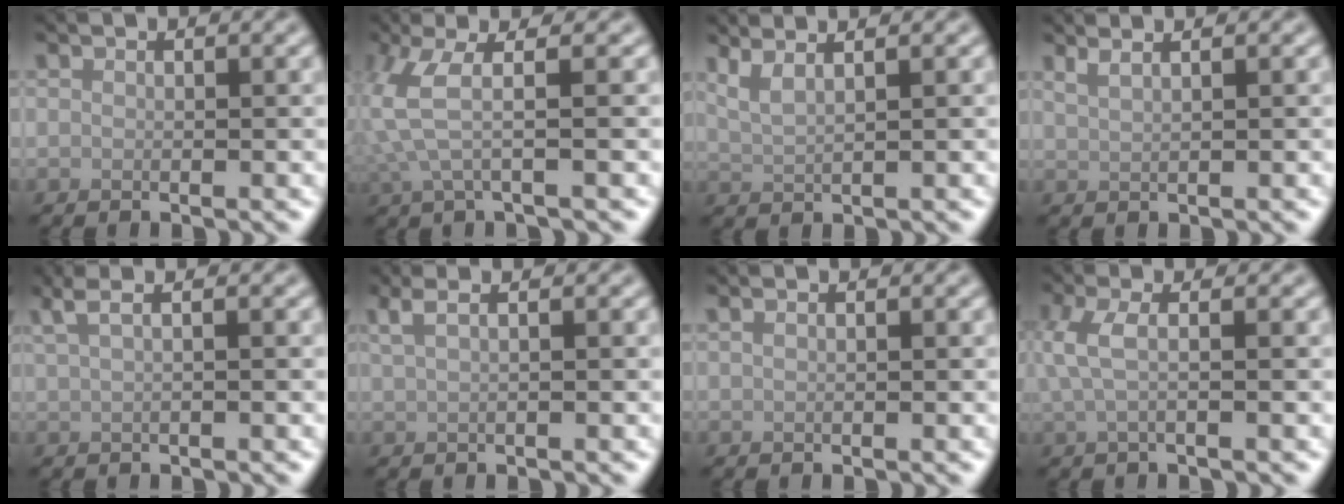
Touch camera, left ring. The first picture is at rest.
{"total": 3.7, "force": [0.6, 0.5, 3.6], "torque": [-0.092, -0.001, 0.013]}
{"total": 3.0, "force": [2.1, 0.9, 1.9], "torque": [-0.026, 0.013, 0.025]}
{"total": 2.7, "force": [2.0, 1.1, 1.5], "torque": [-0.009, 0.009, 0.009]}
{"total": 3.6, "force": [2.0, 1.5, 2.5], "torque": [-0.033, 0.017, 0.009]}
{"total": 3.0, "force": [1.8, 1.2, 2.1], "torque": [-0.030, 0.011, 0.009]}
{"total": 1.0, "force": [0.7, 0.4, 0.6], "torque": [-0.013, 0.000, 0.010]}
{"total": 2.5, "force": [0.3, 0.7, 2.4], "torque": [-0.055, 0.006, 0.003]}